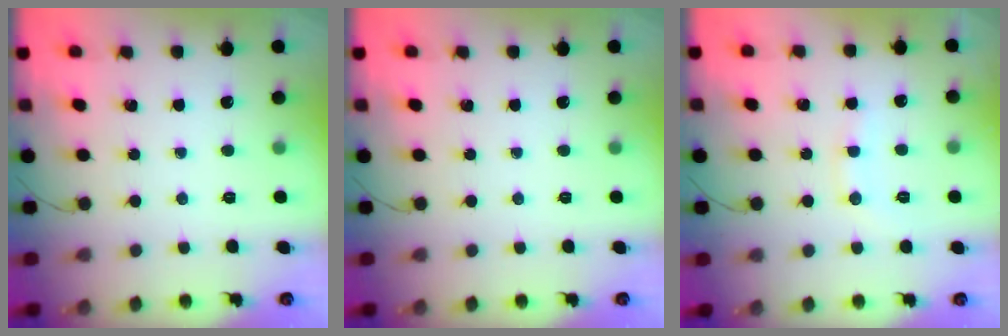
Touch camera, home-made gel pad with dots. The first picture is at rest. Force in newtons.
{"total": 0.0}
{"total": 7.0, "press": 6.9, "slide": 1.2}